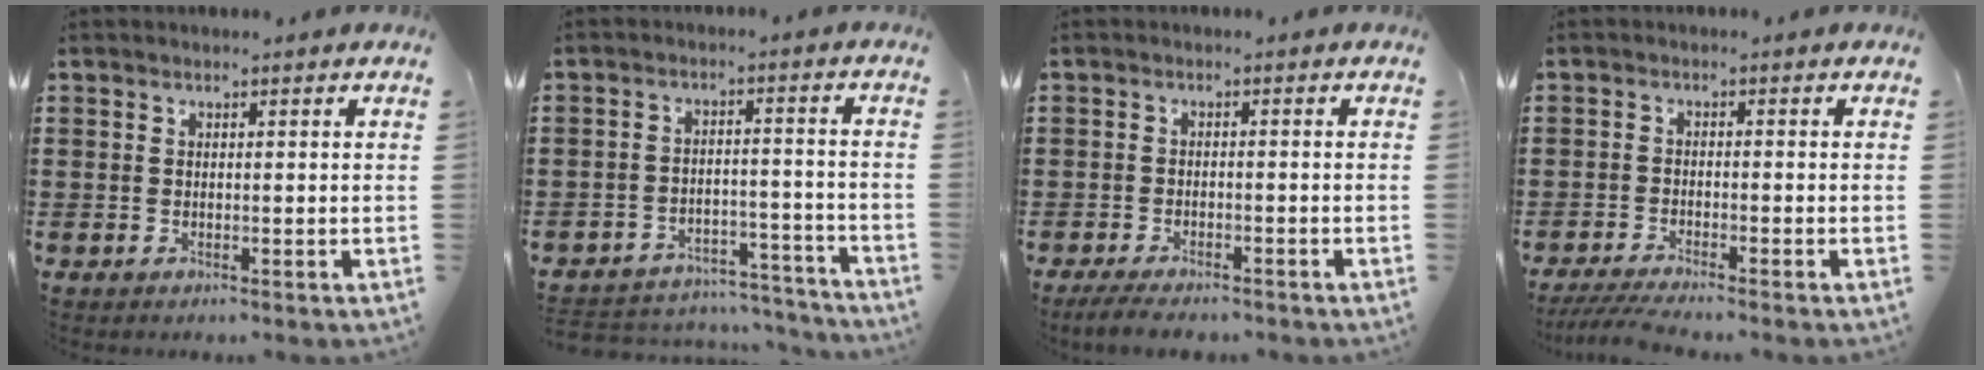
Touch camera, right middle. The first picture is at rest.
{"total": 4.6, "force": [-4.5, 0.9, 0.6], "torque": [-0.022, 0.003, -0.095]}
{"total": 2.7, "force": [-2.5, 0.3, 0.9], "torque": [-0.032, -0.006, -0.054]}
{"total": 3.0, "force": [-2.7, -0.2, 1.4], "torque": [-0.030, -0.009, -0.053]}